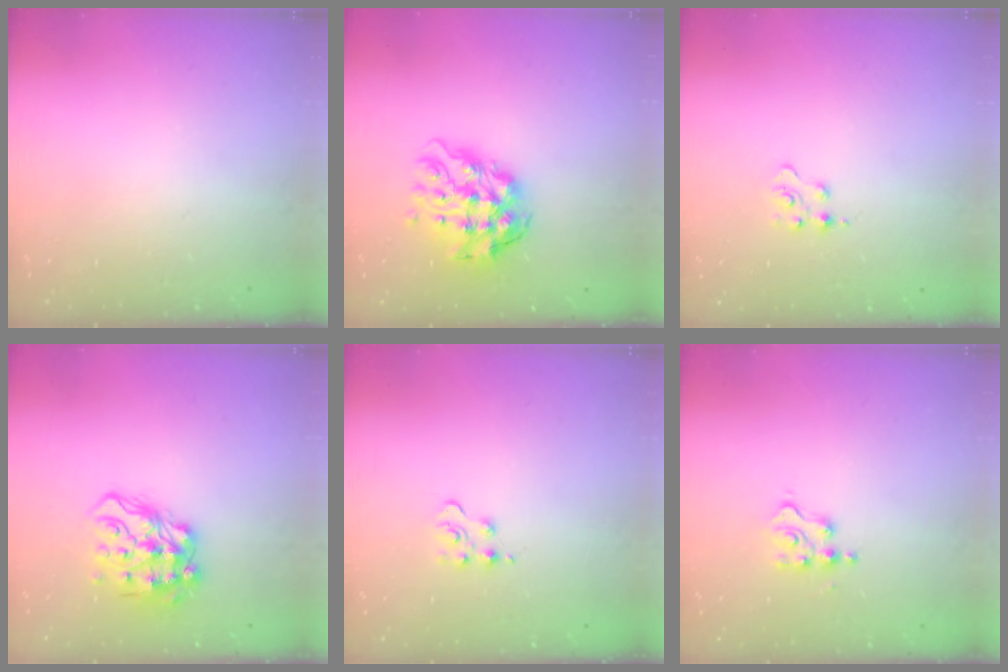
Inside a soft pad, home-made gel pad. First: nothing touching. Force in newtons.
{"total": 13.1, "press": 13.0, "slide": 1.5}
{"total": 2.4, "press": 2.4, "slide": 0.3}
{"total": 13.7, "press": 13.7, "slide": 1.2}
{"total": 3.2, "press": 3.1, "slide": 0.4}
{"total": 2.3, "press": 2.2, "slide": 0.3}